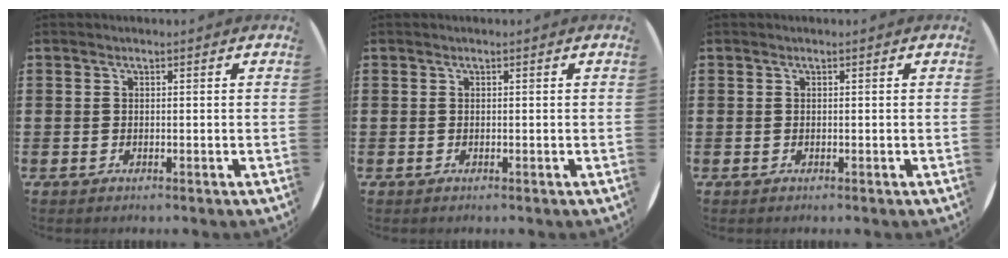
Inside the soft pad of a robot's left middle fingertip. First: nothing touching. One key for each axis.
{"total": 0.0}
{"total": 0.0}